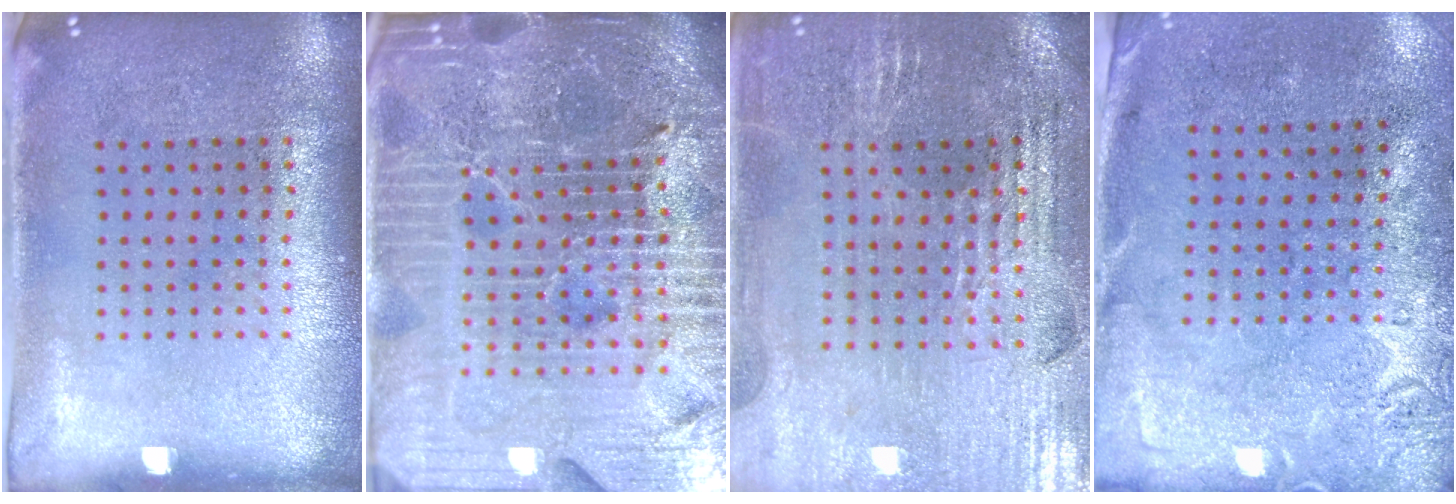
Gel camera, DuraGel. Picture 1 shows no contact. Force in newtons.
{"total": 7.3, "press": 6.3, "slide": 3.7}
{"total": 2.8, "press": 2.8, "slide": 0.4}
{"total": 2.8, "press": 2.2, "slide": 1.8}